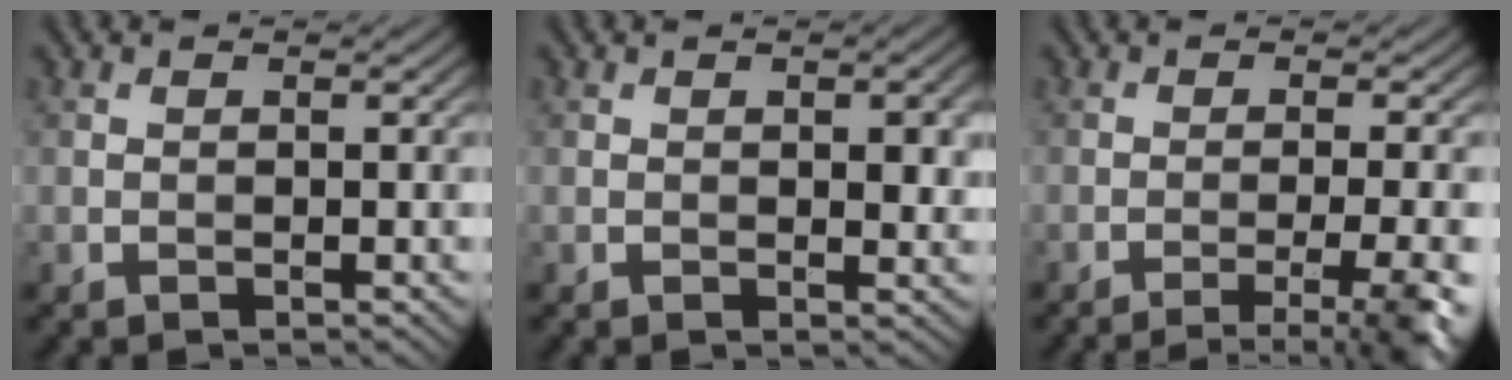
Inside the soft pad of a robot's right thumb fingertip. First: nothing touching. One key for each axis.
{"total": 3.4, "fx": 0.5, "fy": 1.5, "fz": 3.0, "tx": -0.043, "ty": -0.001, "tz": 0.010}
{"total": 7.6, "fx": -4.0, "fy": 1.5, "fz": 6.3, "tx": -0.079, "ty": 0.002, "tz": -0.055}